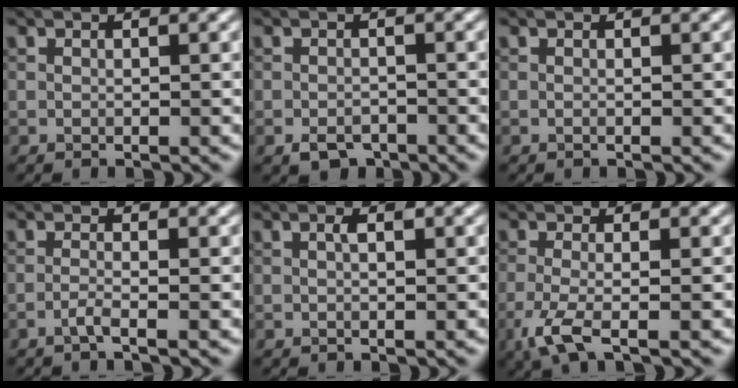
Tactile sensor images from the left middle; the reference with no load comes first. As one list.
[{"total": 2.1, "force": [-1.5, 1.2, 0.9], "torque": [-0.013, 0.000, -0.028]}, {"total": 0.0}, {"total": 1.3, "force": [-0.8, 0.2, 1.0], "torque": [-0.017, 0.004, -0.022]}, {"total": 0.9, "force": [0.2, 0.2, 0.8], "torque": [-0.016, 0.003, 0.003]}, {"total": 3.8, "force": [-1.8, 1.0, 3.2], "torque": [-0.072, -0.009, -0.046]}]